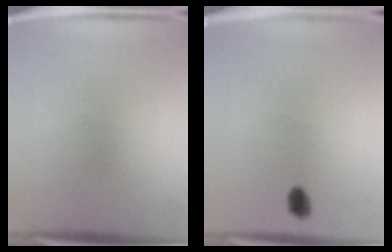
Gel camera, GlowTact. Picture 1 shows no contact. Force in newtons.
{"total": 2.7}